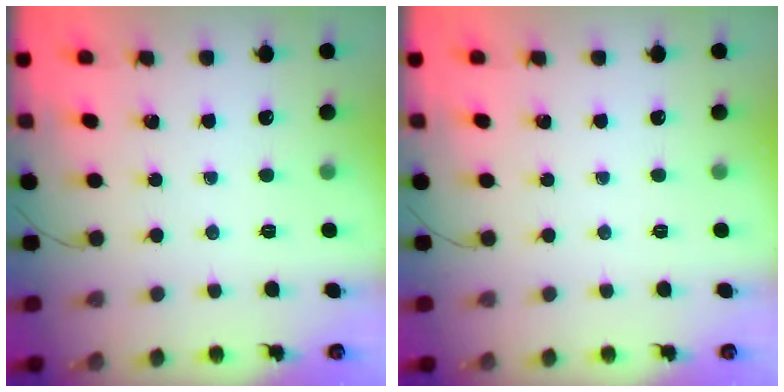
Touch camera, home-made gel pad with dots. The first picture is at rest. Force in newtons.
{"total": 0.0}